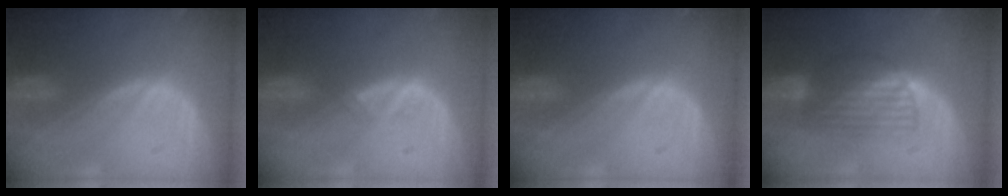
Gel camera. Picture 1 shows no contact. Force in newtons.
{"total": 1.0, "press": 0.9, "slide": 0.5}
{"total": 0.0}
{"total": 6.6, "press": 5.8, "slide": 3.3}